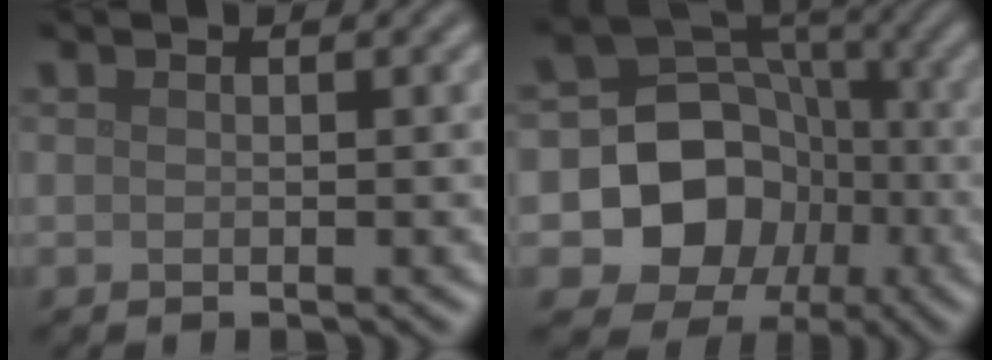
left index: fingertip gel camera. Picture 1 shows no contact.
{"total": 11.3, "force": [-2.8, 10.1, 4.2], "torque": [-0.057, 0.000, -0.078]}